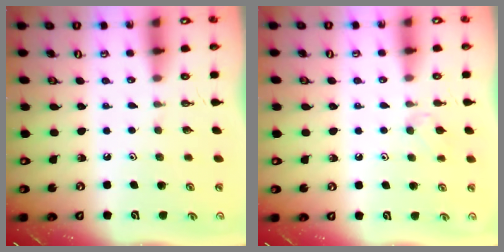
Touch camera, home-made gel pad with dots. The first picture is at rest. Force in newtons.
{"total": 3.2, "press": 3.2, "slide": 0.5}